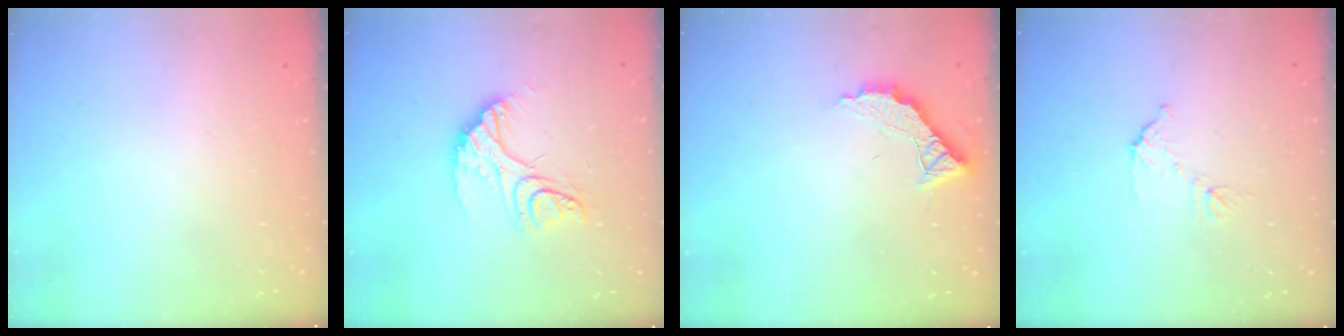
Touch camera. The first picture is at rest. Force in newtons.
{"total": 13.5, "press": 13.4, "slide": 1.3}
{"total": 8.6, "press": 8.6, "slide": 0.5}
{"total": 7.0, "press": 7.0, "slide": 0.3}